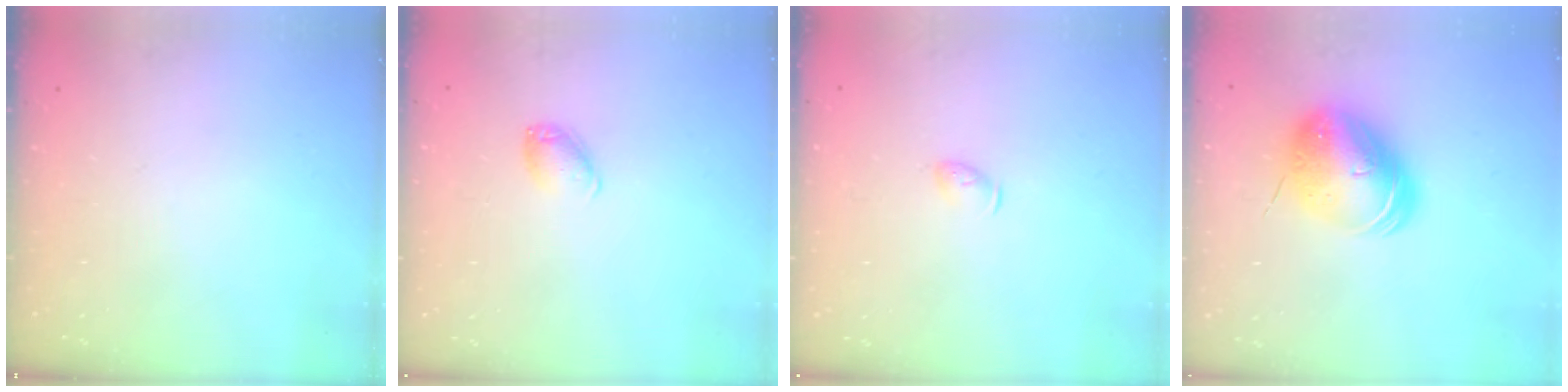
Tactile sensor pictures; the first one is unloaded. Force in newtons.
{"total": 6.4, "press": 6.4, "slide": 0.8}
{"total": 3.7, "press": 3.6, "slide": 0.7}
{"total": 11.5, "press": 11.3, "slide": 2.0}